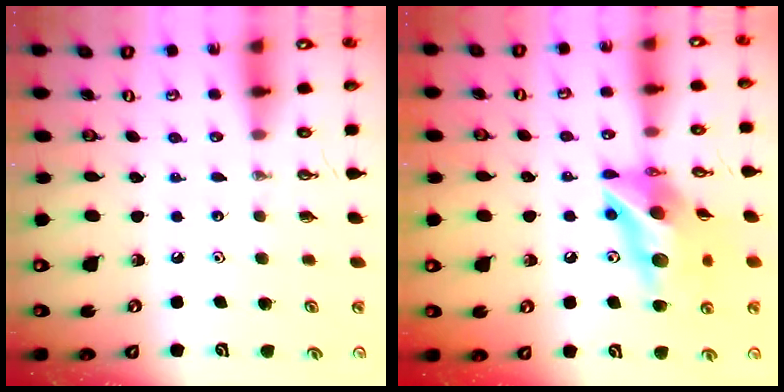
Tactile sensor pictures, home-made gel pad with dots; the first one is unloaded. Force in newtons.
{"total": 14.7, "press": 14.7, "slide": 1.6}